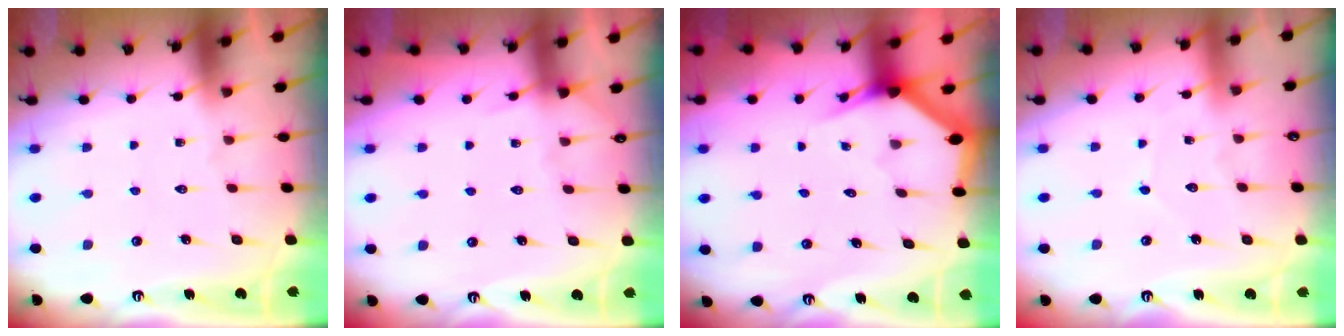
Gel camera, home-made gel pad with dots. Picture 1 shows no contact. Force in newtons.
{"total": 2.2, "press": 2.2, "slide": 0.2}
{"total": 2.7, "press": 2.7, "slide": 0.1}
{"total": 3.7, "press": 3.7, "slide": 0.4}